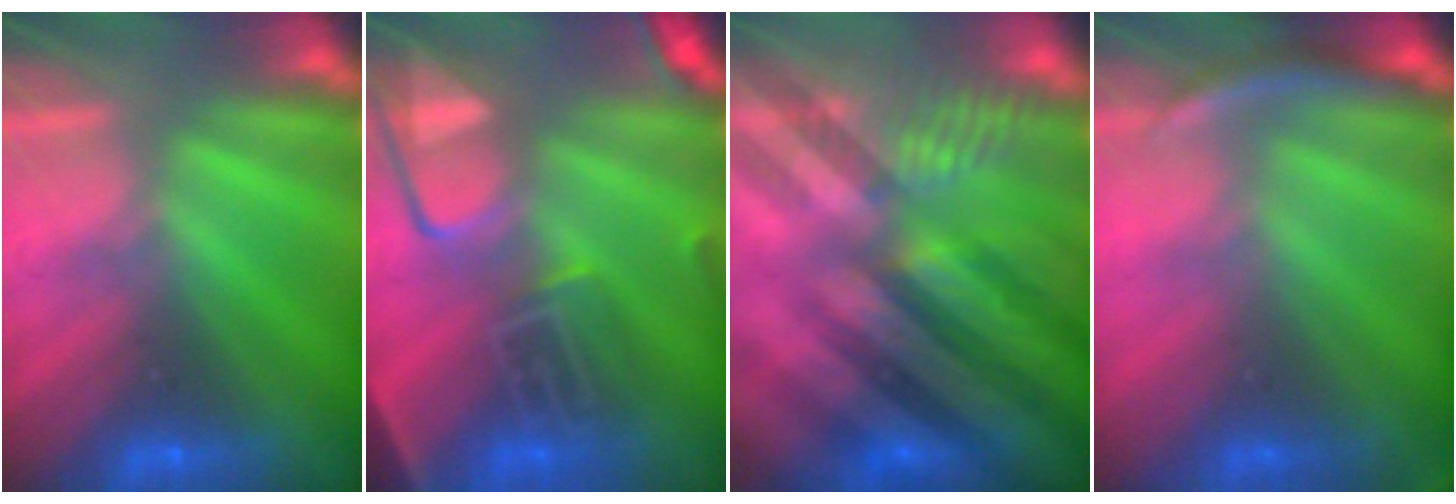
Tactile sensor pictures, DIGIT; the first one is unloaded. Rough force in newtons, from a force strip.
{"total": 7.0}
{"total": 7.2}
{"total": 2.9}